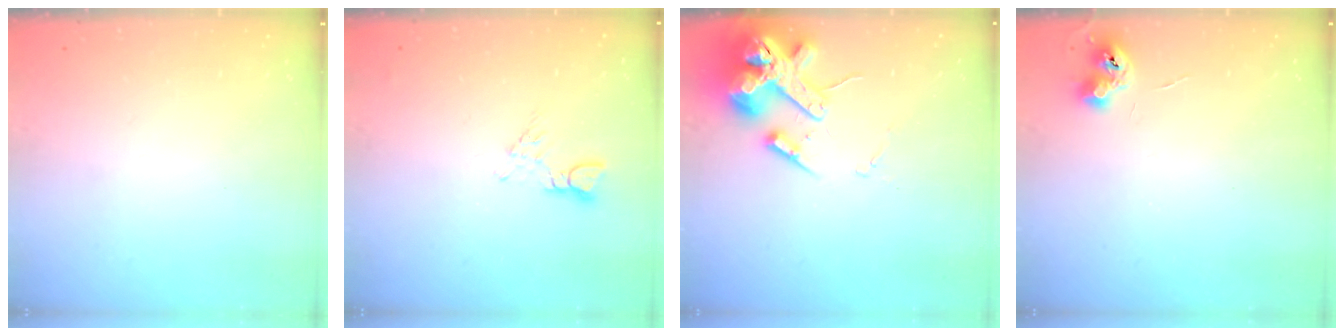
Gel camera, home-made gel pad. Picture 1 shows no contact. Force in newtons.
{"total": 4.0, "press": 4.0, "slide": 0.5}
{"total": 17.0, "press": 16.8, "slide": 2.7}
{"total": 6.9, "press": 6.9, "slide": 0.7}